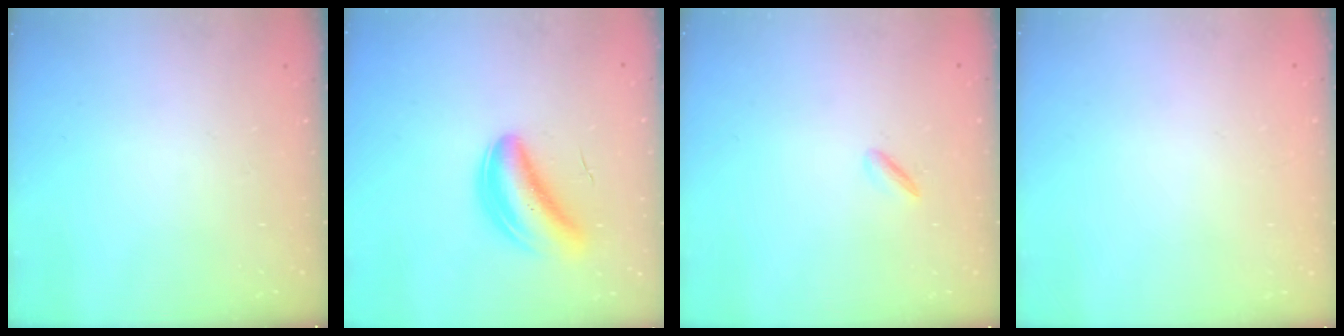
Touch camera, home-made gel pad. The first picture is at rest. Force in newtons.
{"total": 6.1, "press": 5.8, "slide": 1.8}
{"total": 1.9, "press": 1.8, "slide": 0.5}
{"total": 2.2, "press": 2.2, "slide": 0.1}